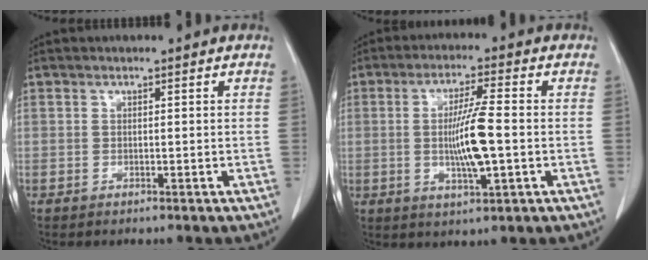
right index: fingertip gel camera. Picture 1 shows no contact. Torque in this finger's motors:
{"motor_torque": [-0.20, 0.06, -0.12, 0.03]}